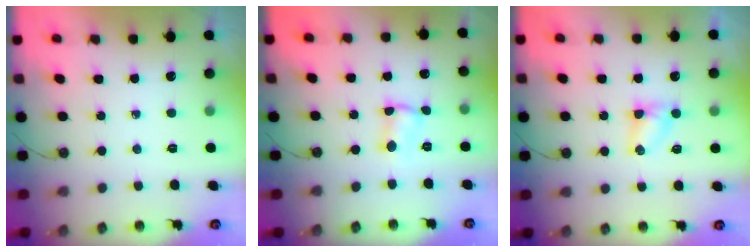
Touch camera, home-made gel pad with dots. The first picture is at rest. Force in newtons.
{"total": 2.5, "press": 2.5, "slide": 0.5}
{"total": 3.9, "press": 3.9, "slide": 0.4}